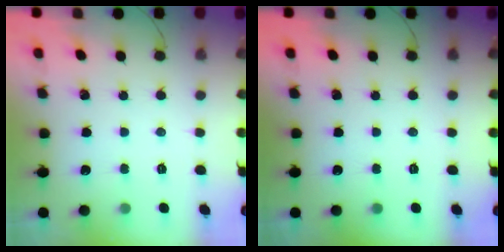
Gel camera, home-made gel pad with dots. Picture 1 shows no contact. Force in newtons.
{"total": 0.0}